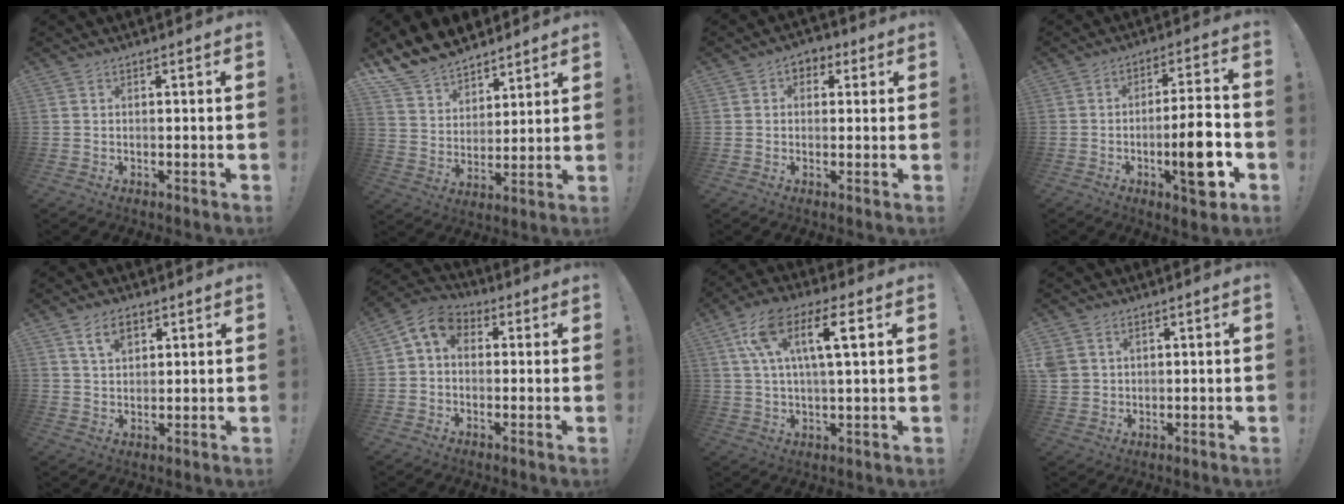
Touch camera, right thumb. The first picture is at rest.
{"total": 12.5, "force": [11.1, 5.4, 2.2], "torque": [-0.058, -0.089, 0.214]}
{"total": 3.8, "force": [0.5, 3.2, 2.0], "torque": [-0.020, 0.004, 0.007]}
{"total": 13.5, "force": [-4.4, 3.0, 12.4], "torque": [-0.171, 0.009, -0.070]}
{"total": 6.9, "force": [3.5, 4.1, 4.3], "torque": [-0.072, -0.002, 0.064]}
{"total": 7.7, "force": [1.8, 5.6, 5.0], "torque": [-0.083, 0.003, 0.042]}
{"total": 13.2, "force": [4.7, 4.4, 11.5], "torque": [-0.218, 0.008, 0.075]}
{"total": 3.9, "force": [1.7, 3.1, 1.5], "torque": [-0.035, -0.005, 0.034]}